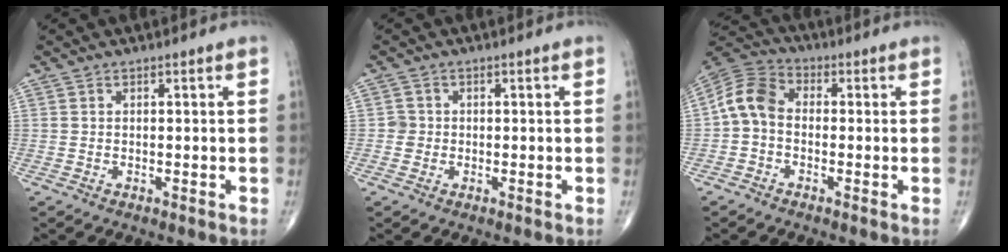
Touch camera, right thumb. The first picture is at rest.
{"total": 1.7, "force": [-0.3, 1.7, 0.2], "torque": [0.009, 0.007, -0.008]}
{"total": 7.7, "force": [-0.8, 5.6, 5.2], "torque": [-0.090, 0.024, -0.035]}